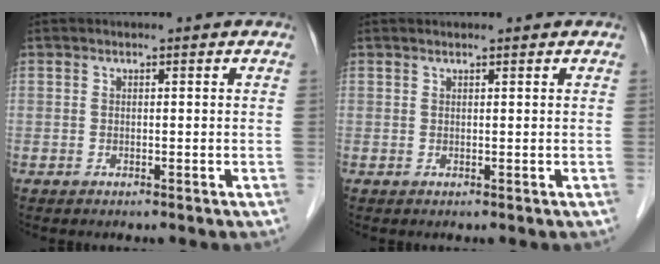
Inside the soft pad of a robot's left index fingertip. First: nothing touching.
{"total": 1.0, "force": [0.9, 0.0, 0.4], "torque": [-0.009, 0.012, 0.017]}